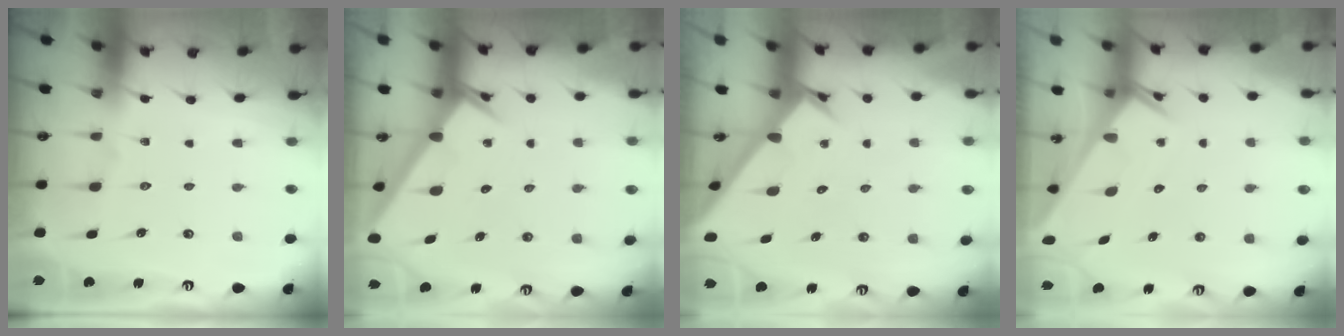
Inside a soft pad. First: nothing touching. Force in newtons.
{"total": 2.3, "press": 2.3, "slide": 0.2}
{"total": 2.5, "press": 2.5, "slide": 0.2}
{"total": 2.7, "press": 2.7, "slide": 0.1}